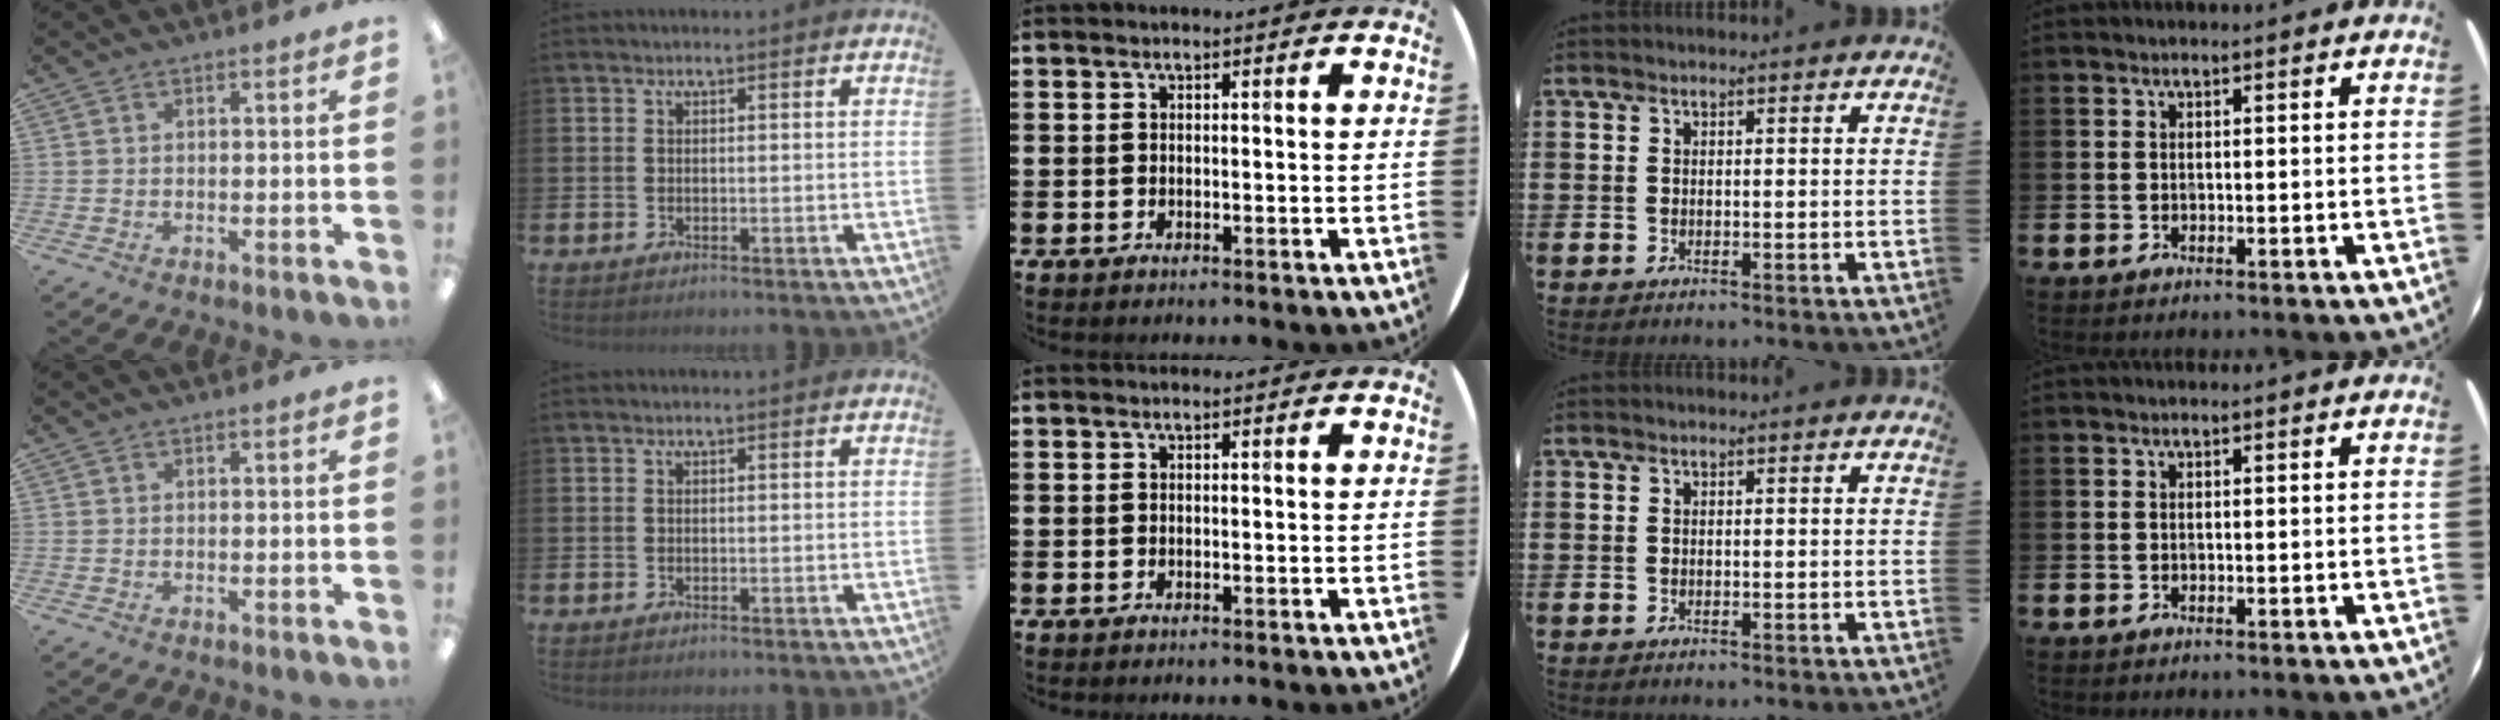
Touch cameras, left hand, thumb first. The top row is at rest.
{}